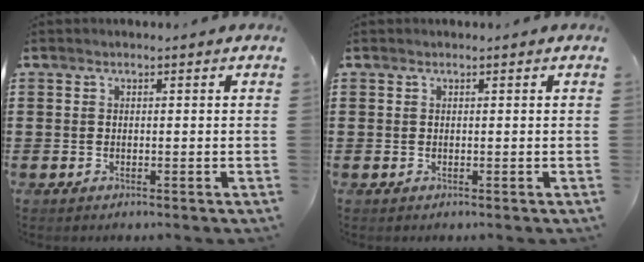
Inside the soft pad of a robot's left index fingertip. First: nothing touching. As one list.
[{"total": 0.0}]